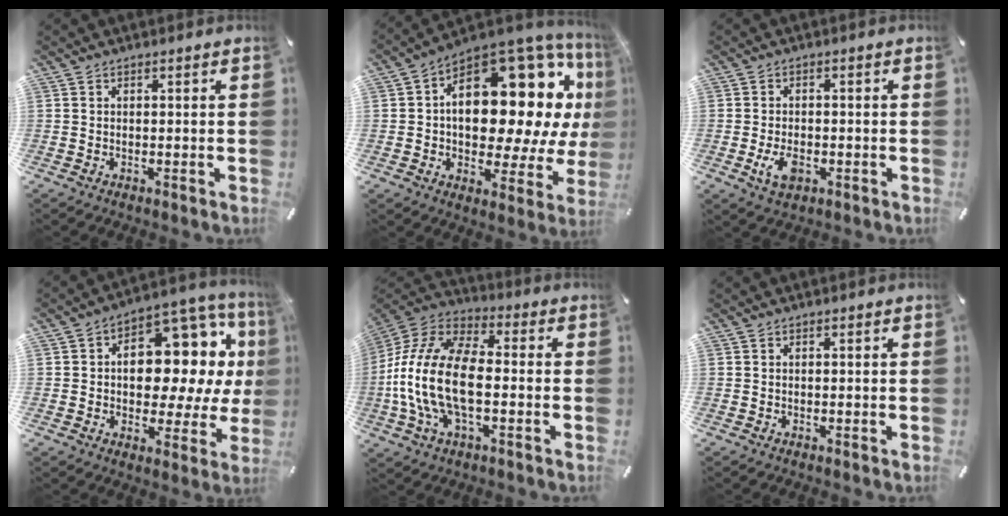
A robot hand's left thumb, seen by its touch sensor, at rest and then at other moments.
{"total": 23.1, "force": [6.4, 12.8, 18.2], "torque": [-0.249, -0.067, 0.112]}
{"total": 4.9, "force": [-1.7, 3.0, 3.5], "torque": [-0.083, 0.000, -0.034]}
{"total": 15.5, "force": [3.4, 10.1, 11.2], "torque": [-0.142, -0.040, 0.060]}
{"total": 17.9, "force": [-3.9, 9.9, 14.4], "torque": [-0.312, 0.006, -0.069]}
{"total": 0.0}